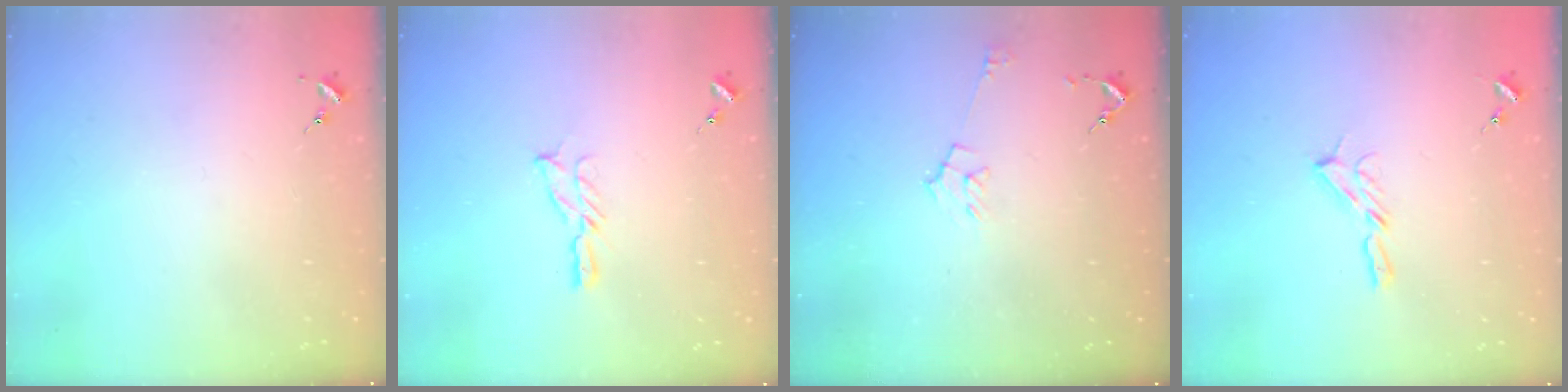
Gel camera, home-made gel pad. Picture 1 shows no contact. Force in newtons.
{"total": 5.3, "press": 5.3, "slide": 0.5}
{"total": 6.5, "press": 6.5, "slide": 0.8}
{"total": 5.4, "press": 5.4, "slide": 0.5}